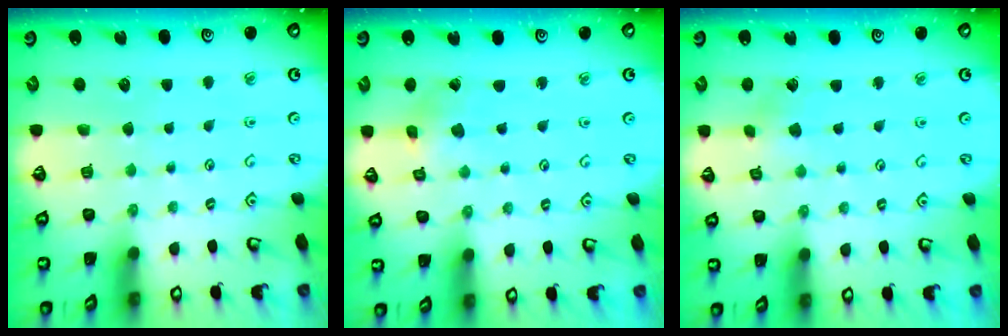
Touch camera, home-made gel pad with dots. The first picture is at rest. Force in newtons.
{"total": 1.4, "press": 1.4, "slide": 0.2}
{"total": 2.7, "press": 2.7, "slide": 0.2}